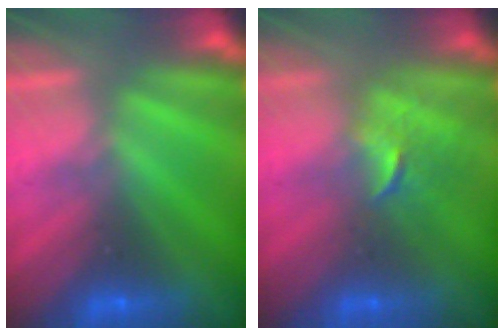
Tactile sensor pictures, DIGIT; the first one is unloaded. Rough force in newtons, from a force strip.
{"total": 2.6}